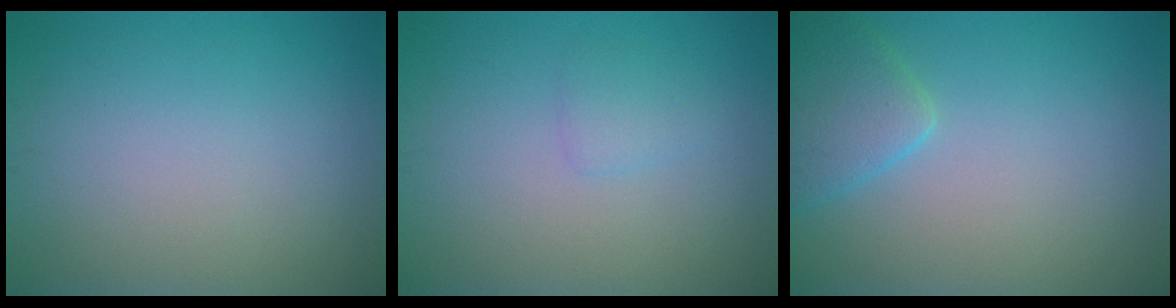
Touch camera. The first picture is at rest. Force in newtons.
{"total": 1.1, "press": 1.1, "slide": 0.1}
{"total": 3.3, "press": 3.3, "slide": 0.3}